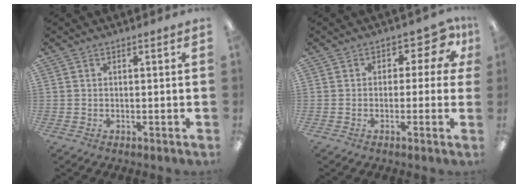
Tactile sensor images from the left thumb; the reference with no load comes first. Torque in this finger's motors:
{"motor_torque": [-0.03, 0.37, 0.01, -0.16, -0.03]}